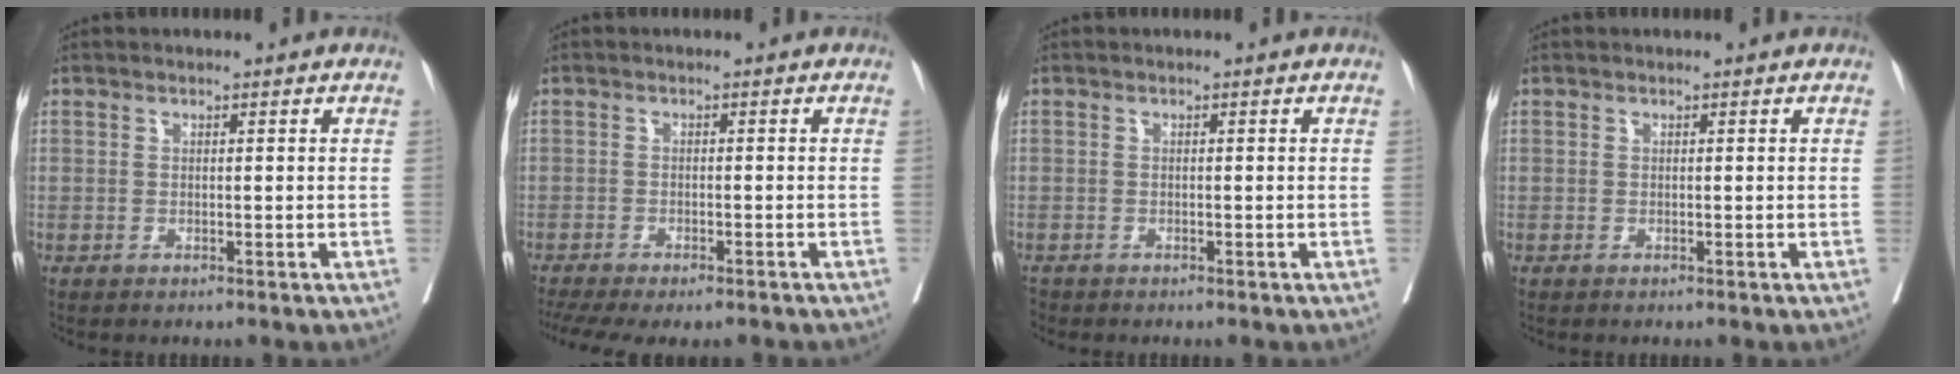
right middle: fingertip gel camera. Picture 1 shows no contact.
{"total": 11.8, "force": [-9.7, 3.3, 5.9], "torque": [-0.125, -0.011, -0.132]}
{"total": 1.0, "force": [-0.9, 0.5, 0.1], "torque": [-0.009, -0.002, -0.018]}
{"total": 0.0}